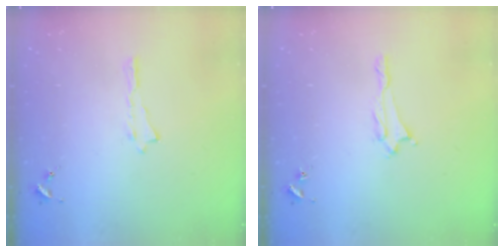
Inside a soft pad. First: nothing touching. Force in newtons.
{"total": 1.3, "press": 1.3, "slide": 0.1}